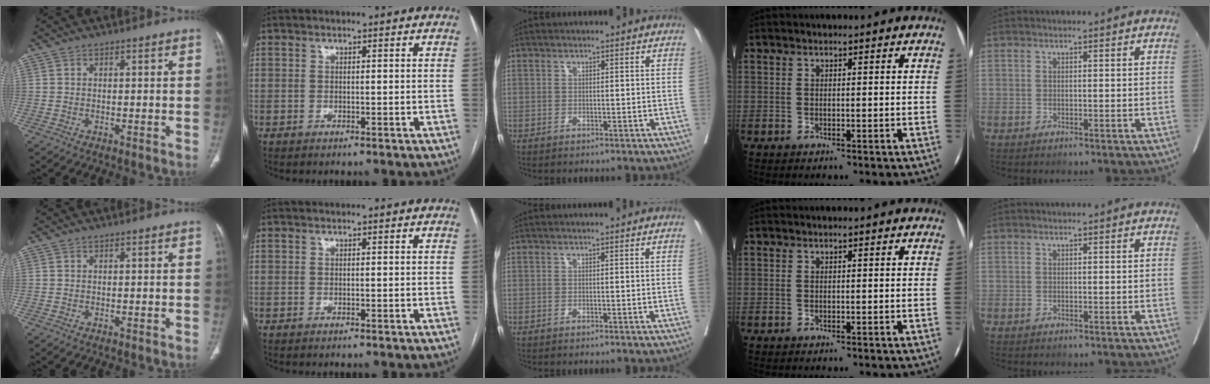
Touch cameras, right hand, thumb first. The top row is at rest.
{"middle": {"total": 0.6, "force": [0.0, -0.3, 0.5], "torque": [-0.003, 0.002, 0.000]}}